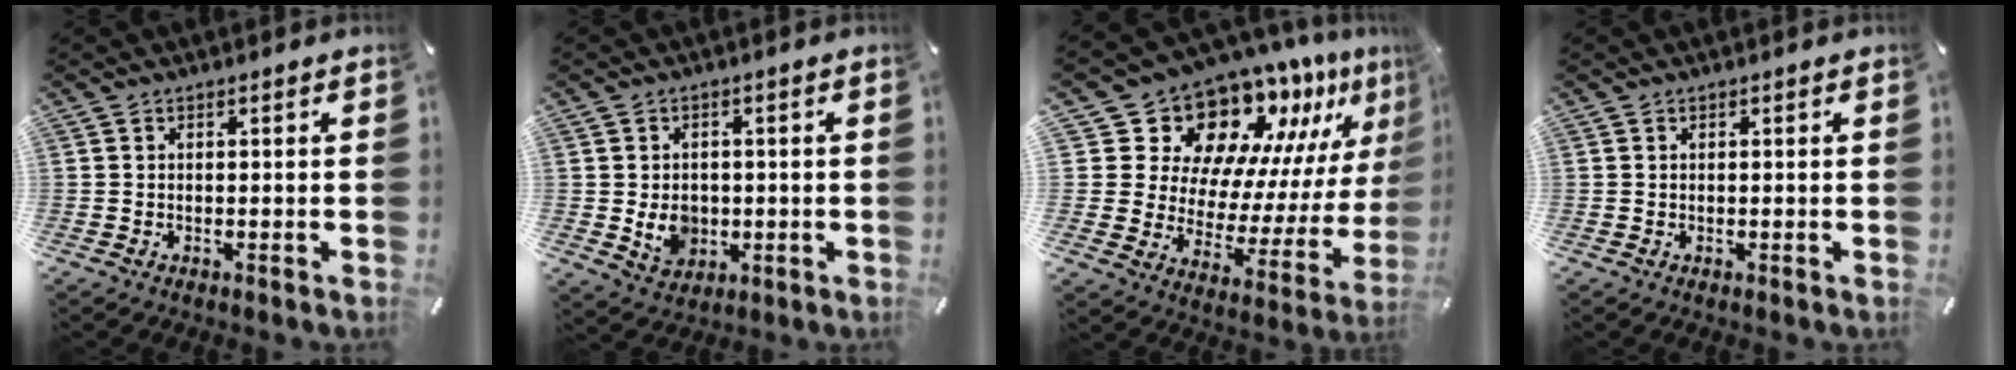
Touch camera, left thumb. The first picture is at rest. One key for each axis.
{"total": 6.7, "fx": -0.5, "fy": 5.8, "fz": 3.2, "tx": -0.049, "ty": 0.001, "tz": -0.008}
{"total": 18.0, "fx": 14.6, "fy": 9.3, "fz": 5.0, "tx": -0.082, "ty": -0.139, "tz": 0.259}
{"total": 0.0}